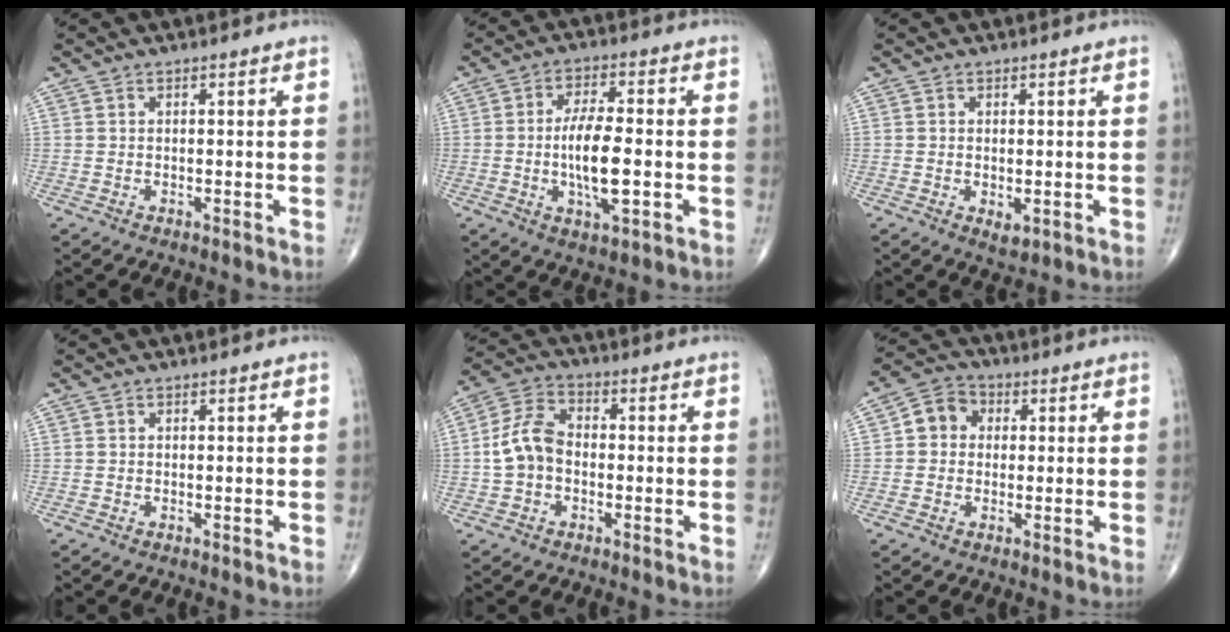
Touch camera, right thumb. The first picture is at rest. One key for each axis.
{"total": 11.2, "fx": -1.8, "fy": 3.8, "fz": 10.4, "tx": -0.198, "ty": 0.014, "tz": -0.037}
{"total": 2.1, "fx": -0.4, "fy": 1.1, "fz": 1.8, "tx": -0.028, "ty": -0.006, "tz": -0.002}
{"total": 0.0}
{"total": 8.1, "fx": -1.0, "fy": 5.7, "fz": 5.7, "tx": -0.108, "ty": 0.029, "tz": -0.030}
{"total": 5.8, "fx": 0.5, "fy": 5.0, "fz": 2.8, "tx": -0.029, "ty": 0.015, "tz": -0.004}